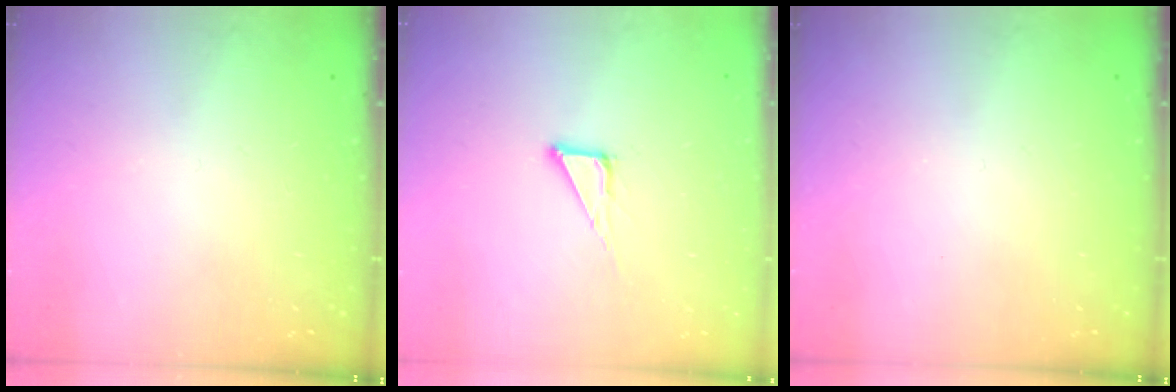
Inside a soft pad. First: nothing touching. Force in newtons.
{"total": 5.0, "press": 5.0, "slide": 0.1}
{"total": 0.0}